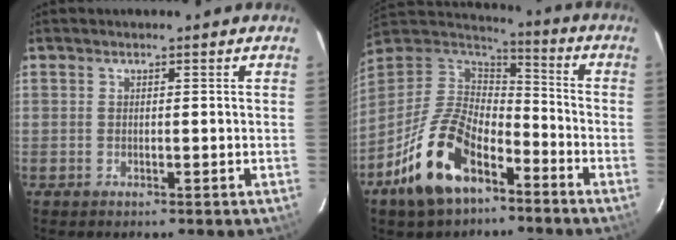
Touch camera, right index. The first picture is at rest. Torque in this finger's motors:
{"motor_torque": [0.60, -0.55, 0.93, 0.21]}